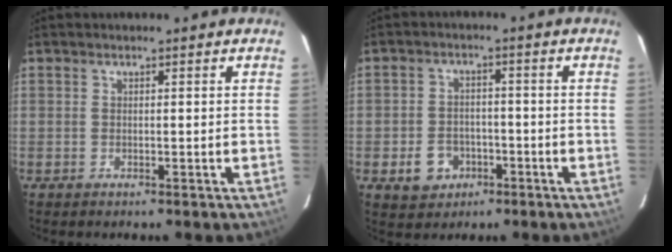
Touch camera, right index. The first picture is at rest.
{"total": 5.4, "force": [-2.2, 4.5, 2.1], "torque": [-0.039, 0.006, -0.027]}